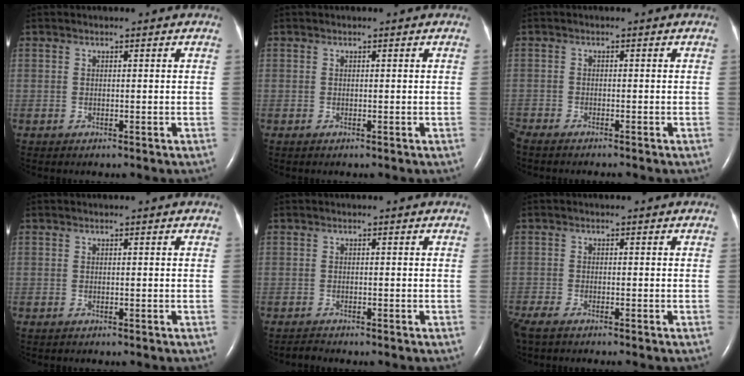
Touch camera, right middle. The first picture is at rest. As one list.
[{"total": 0.0}, {"total": 3.5, "force": [-3.3, 0.2, 1.2], "torque": [-0.019, -0.008, -0.052]}, {"total": 0.0}, {"total": 0.9, "force": [-0.9, -0.1, -0.1], "torque": [-0.003, -0.006, -0.015]}, {"total": 4.8, "force": [-4.0, 0.8, 2.5], "torque": [-0.051, -0.013, -0.071]}]